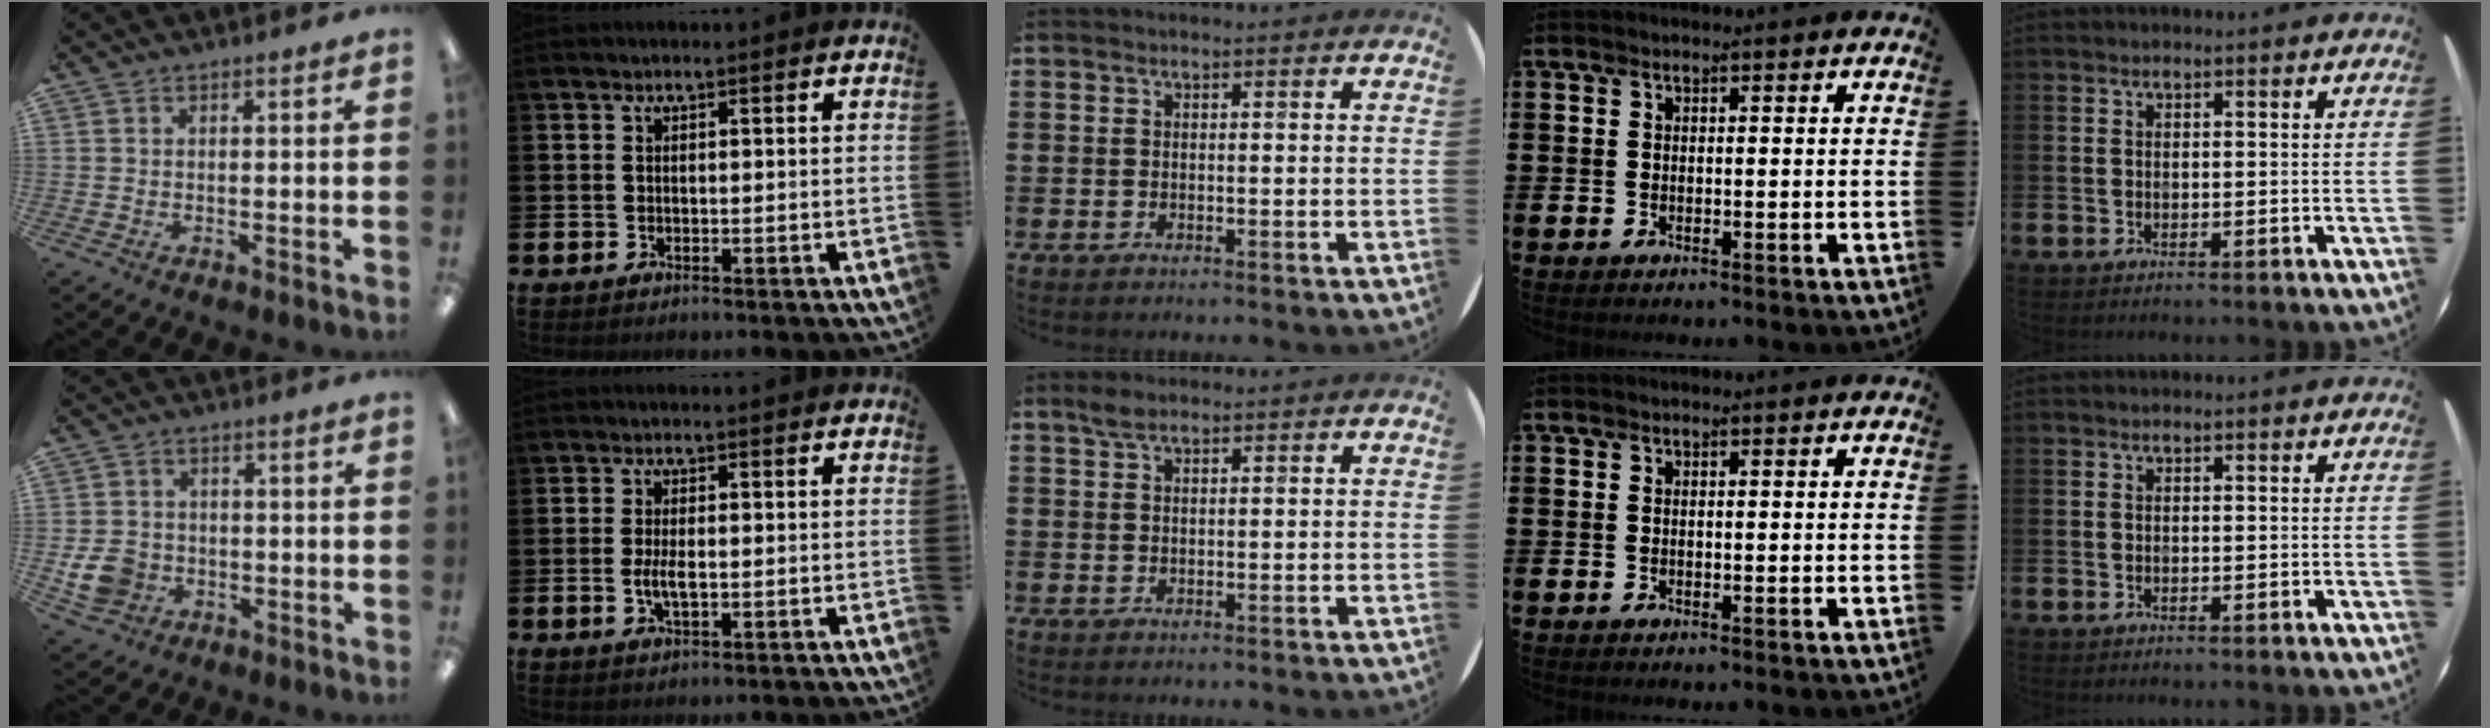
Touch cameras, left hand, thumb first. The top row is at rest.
{"thumb": {"total": 6.8, "force": [-1.7, 6.0, 2.8], "torque": [-0.053, 0.009, -0.028]}, "index": {"total": 2.9, "force": [-0.3, 1.1, 2.7], "torque": [-0.046, -0.001, -0.007]}, "middle": {"total": 1.9, "force": [1.5, 0.7, 1.0], "torque": [-0.013, 0.002, 0.024]}}